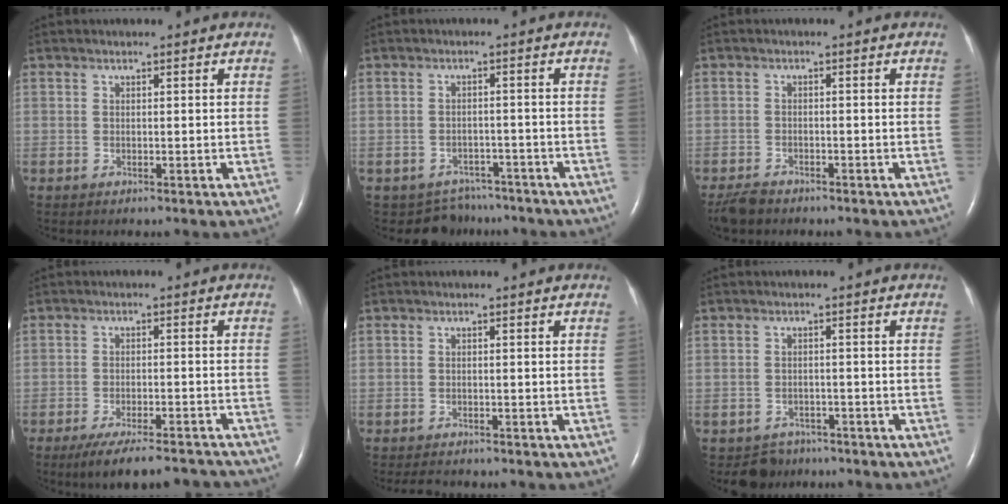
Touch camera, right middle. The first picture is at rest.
{"total": 5.9, "force": [-5.1, 2.7, -1.1], "torque": [0.018, 0.020, -0.067]}
{"total": 3.3, "force": [-2.9, 1.2, 1.0], "torque": [-0.026, -0.007, -0.051]}
{"total": 13.7, "force": [-12.2, 2.4, 5.7], "torque": [-0.085, -0.003, -0.167]}
{"total": 3.0, "force": [-2.7, 0.8, 0.8], "torque": [-0.015, -0.009, -0.040]}
{"total": 3.5, "force": [-2.8, 2.0, -0.5], "torque": [0.002, 0.007, -0.042]}